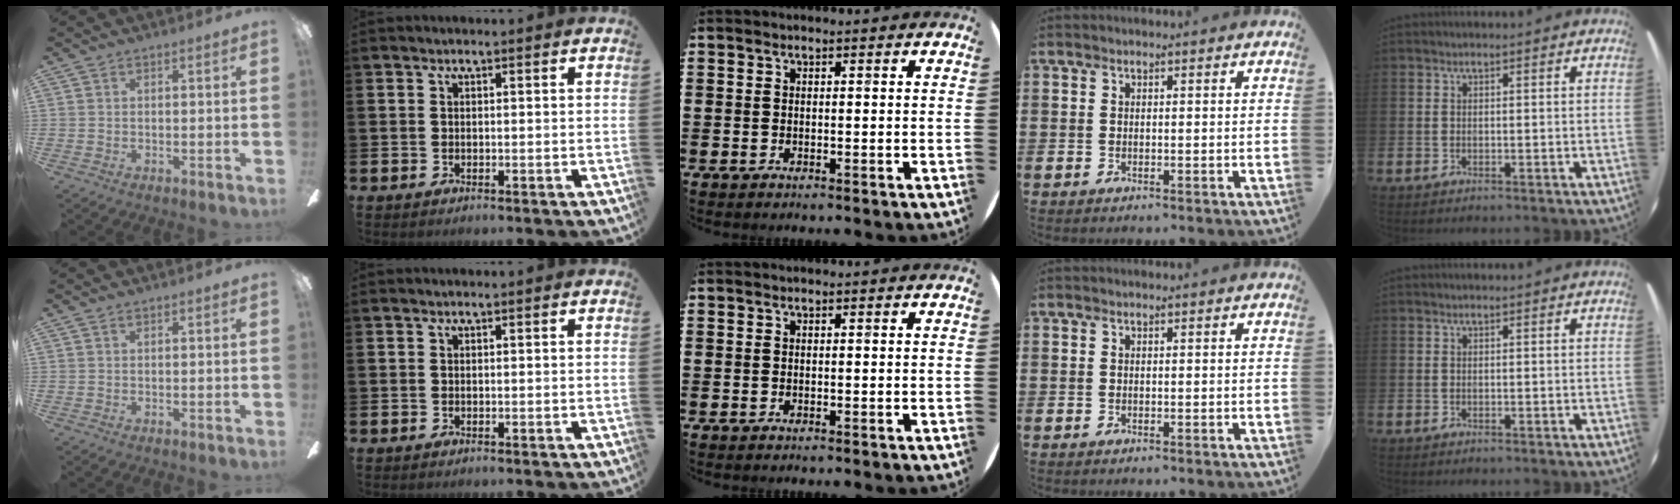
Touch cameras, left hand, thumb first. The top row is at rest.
{}